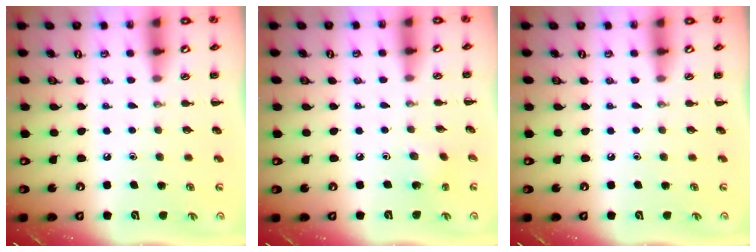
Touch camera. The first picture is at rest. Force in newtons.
{"total": 1.5, "press": 1.3, "slide": 0.6}
{"total": 0.0}